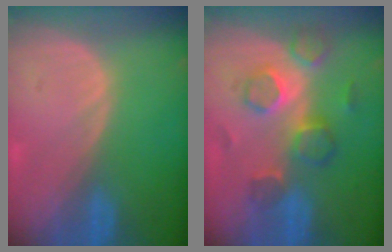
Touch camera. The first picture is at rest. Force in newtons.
{"total": 7.8, "press": 7.3, "slide": 2.8}